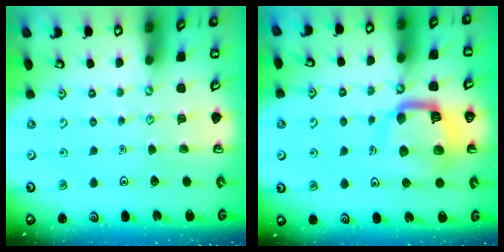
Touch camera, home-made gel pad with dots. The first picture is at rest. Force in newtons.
{"total": 11.5, "press": 11.4, "slide": 1.4}